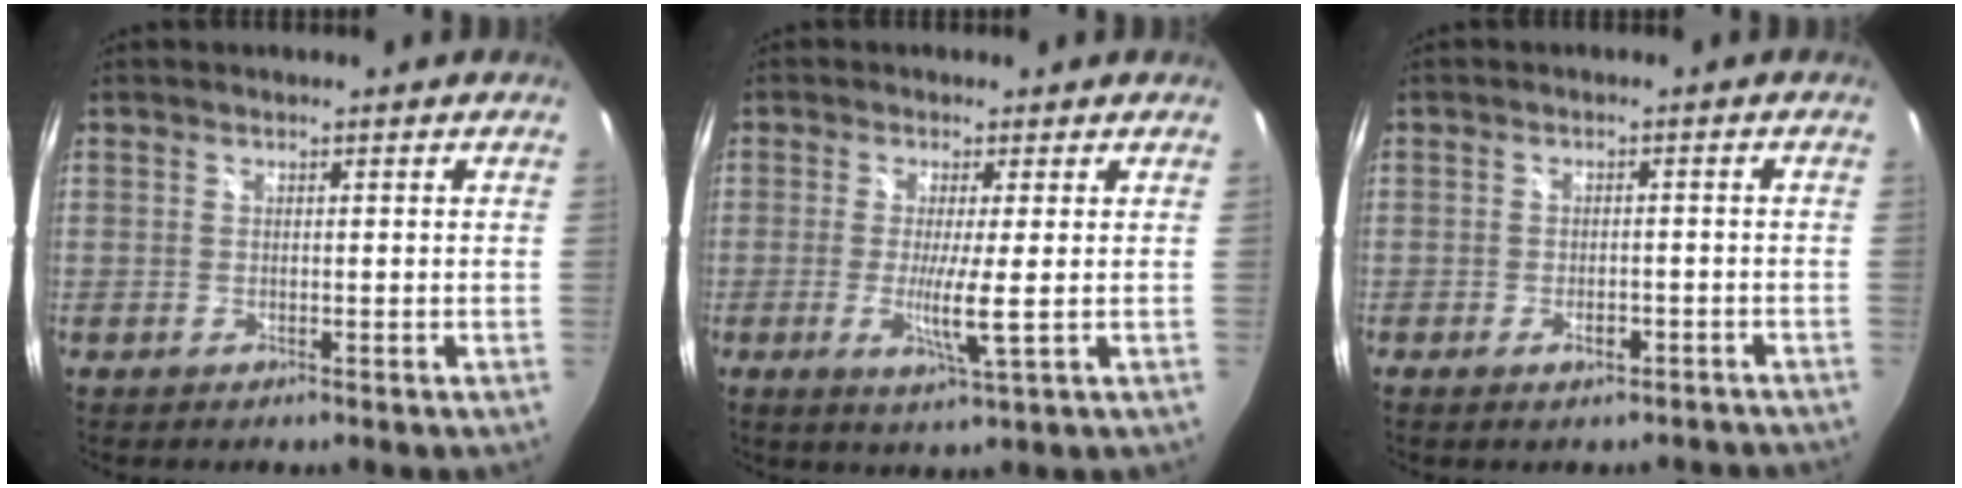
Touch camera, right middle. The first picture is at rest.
{"total": 5.5, "force": [-0.5, -0.8, 5.4], "torque": [-0.104, -0.015, -0.012]}
{"total": 4.3, "force": [-3.3, 1.7, 2.1], "torque": [-0.032, 0.005, -0.033]}